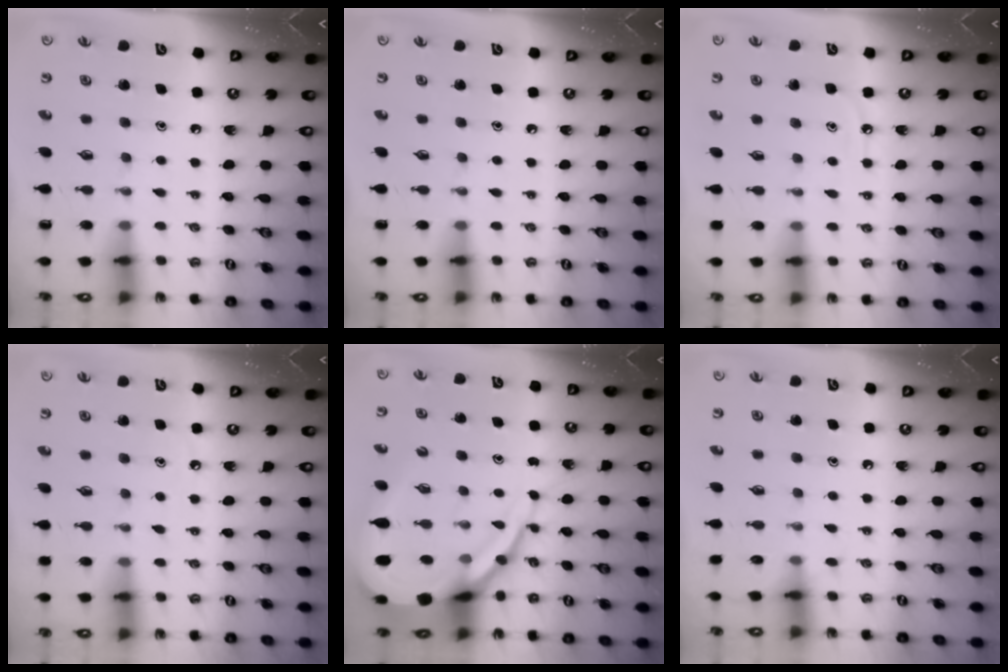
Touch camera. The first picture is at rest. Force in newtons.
{"total": 0.0}
{"total": 5.8, "press": 5.8, "slide": 0.3}
{"total": 4.7, "press": 4.7, "slide": 0.6}
{"total": 15.2, "press": 15.1, "slide": 1.5}
{"total": 5.7, "press": 5.7, "slide": 0.8}